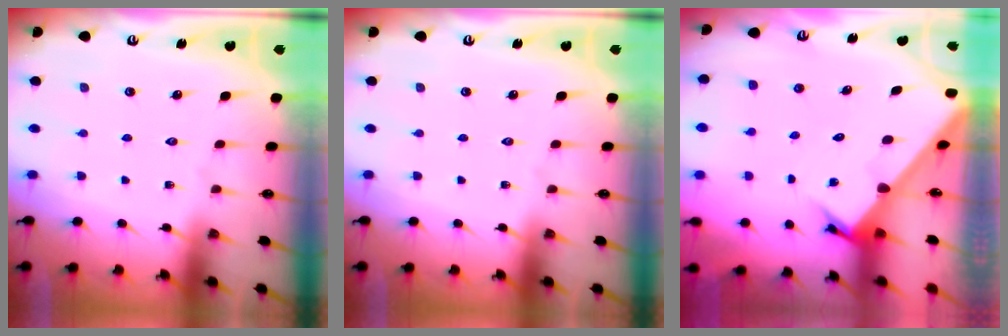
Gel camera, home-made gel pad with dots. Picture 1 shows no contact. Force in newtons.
{"total": 0.0}
{"total": 2.8, "press": 2.8, "slide": 0.3}